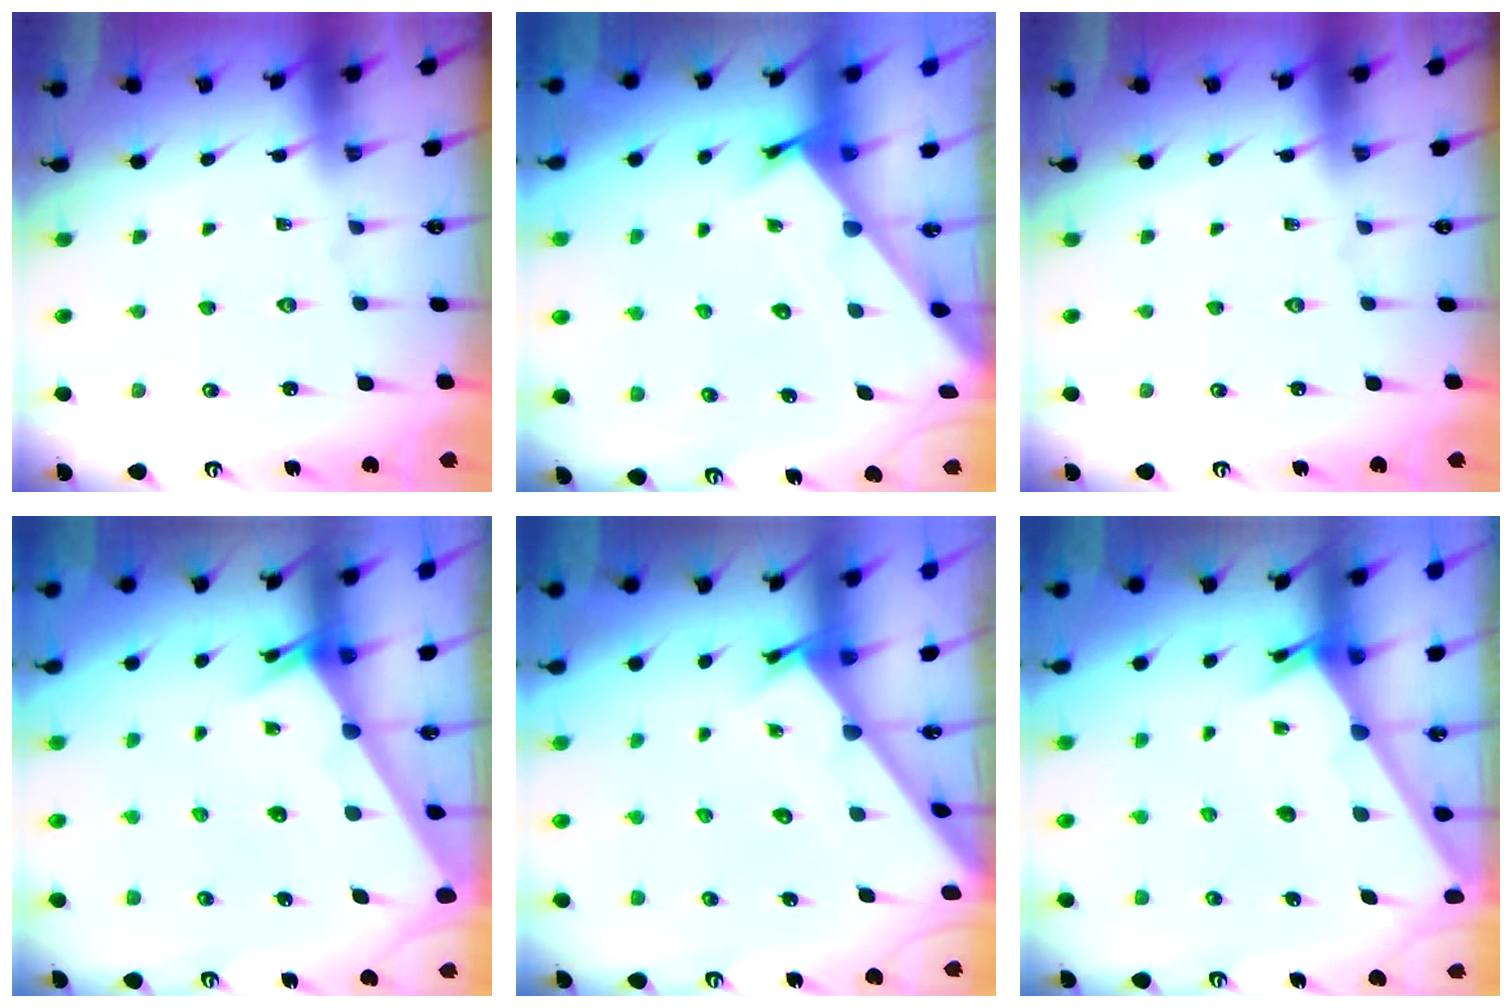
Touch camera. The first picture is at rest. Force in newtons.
{"total": 2.6, "press": 2.6, "slide": 0.2}
{"total": 0.0}
{"total": 2.4, "press": 2.4, "slide": 0.1}
{"total": 2.6, "press": 2.6, "slide": 0.3}
{"total": 2.4, "press": 2.4, "slide": 0.2}